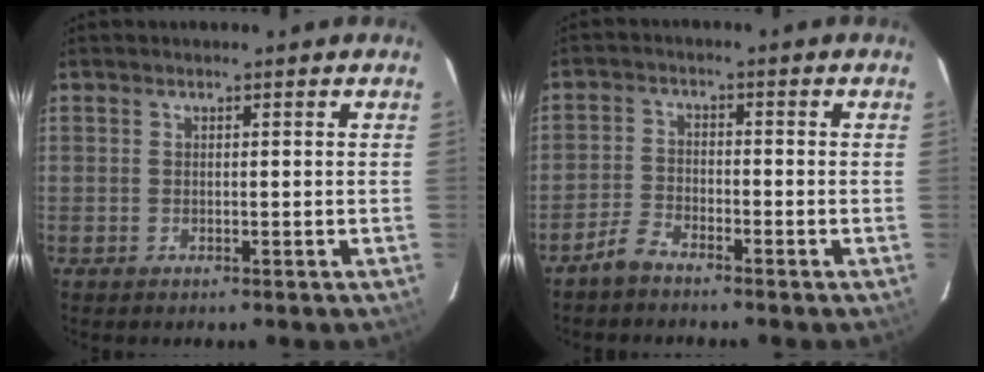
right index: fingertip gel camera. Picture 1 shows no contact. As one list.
[{"total": 3.7, "force": [-3.2, 1.2, 1.3], "torque": [-0.041, 0.008, -0.066]}]